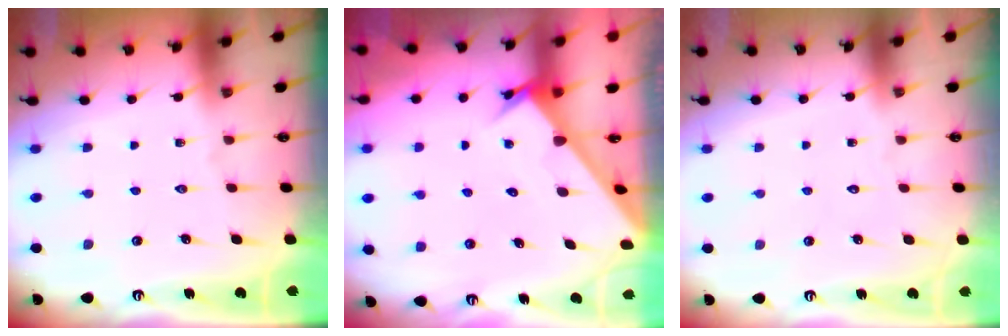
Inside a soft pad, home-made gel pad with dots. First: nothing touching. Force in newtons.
{"total": 2.8, "press": 2.8, "slide": 0.1}
{"total": 1.7, "press": 1.7, "slide": 0.1}